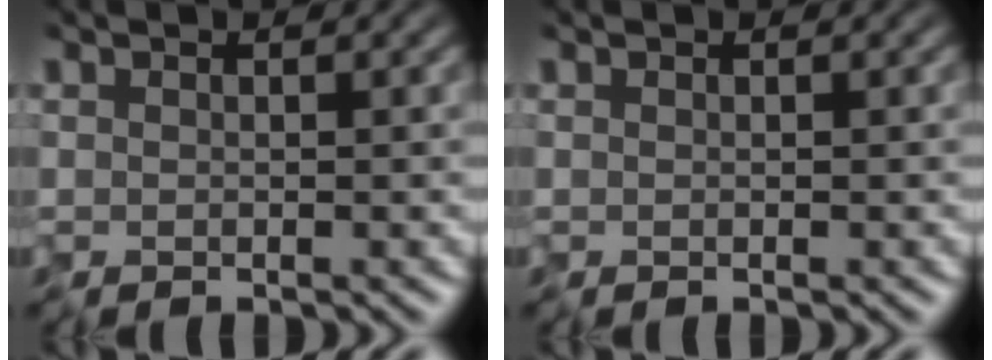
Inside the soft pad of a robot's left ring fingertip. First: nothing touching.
{"total": 0.0}